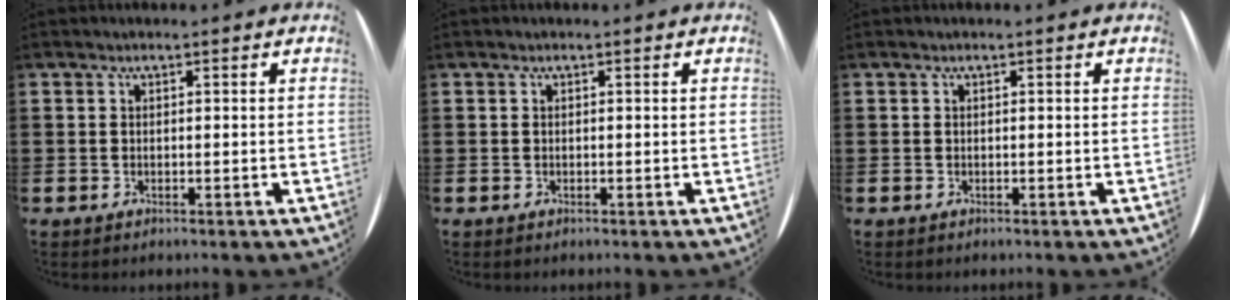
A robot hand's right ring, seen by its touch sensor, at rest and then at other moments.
{"total": 0.0}
{"total": 0.0}